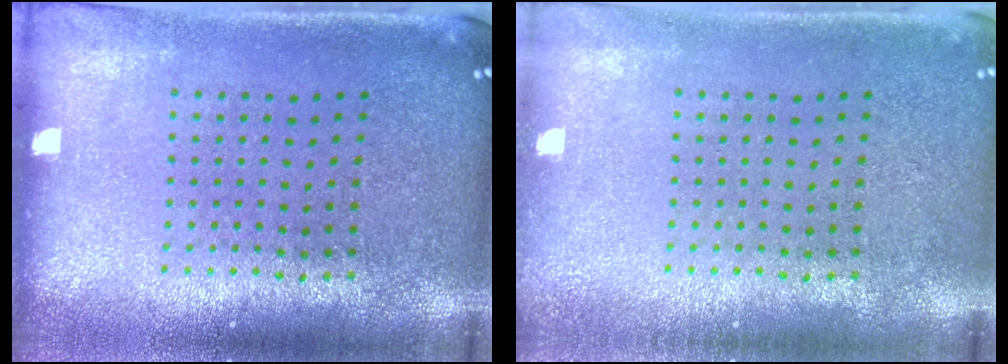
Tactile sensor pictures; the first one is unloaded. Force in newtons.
{"total": 0.8, "press": 0.8, "slide": 0.1}